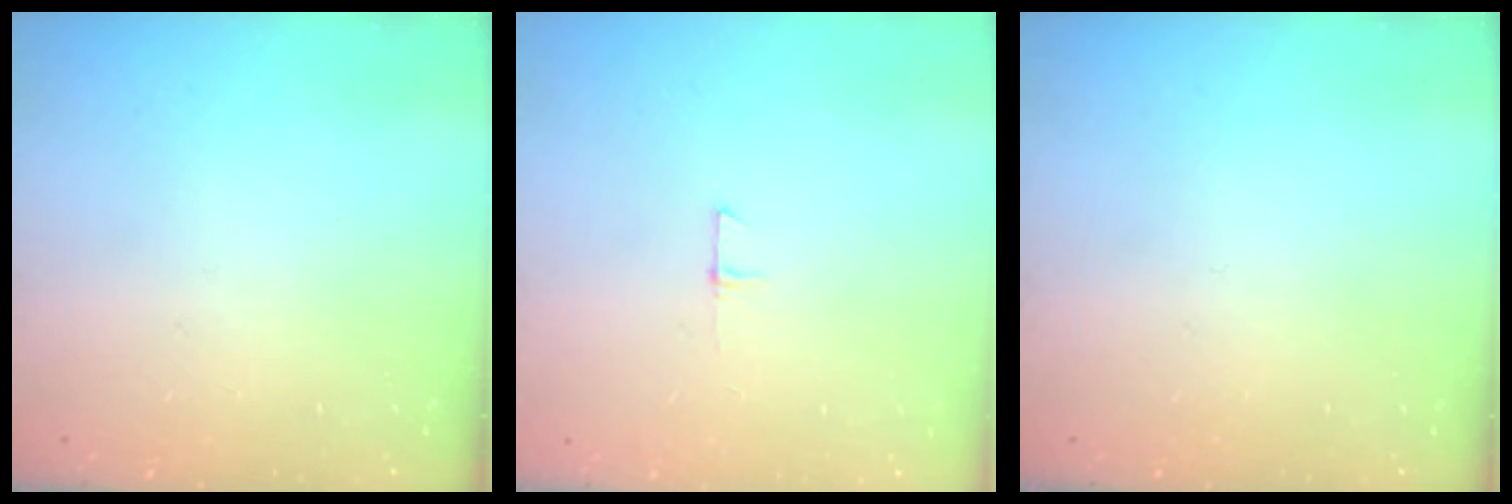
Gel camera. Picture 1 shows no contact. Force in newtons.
{"total": 5.1, "press": 5.1, "slide": 0.4}
{"total": 0.0}